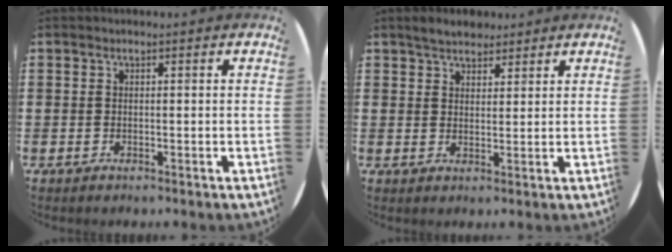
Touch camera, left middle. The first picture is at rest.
{"total": 3.2, "force": [2.9, 1.1, 0.7], "torque": [-0.012, -0.001, 0.055]}